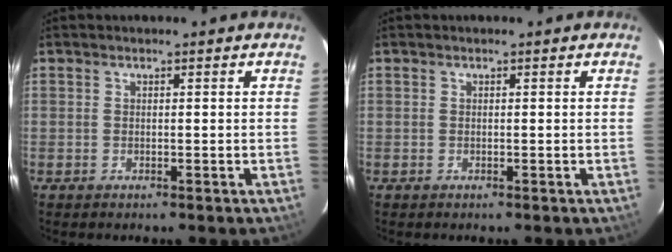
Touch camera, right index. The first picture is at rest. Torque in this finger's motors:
{"motor_torque": [-0.01, 0.00, 0.02, 0.00]}